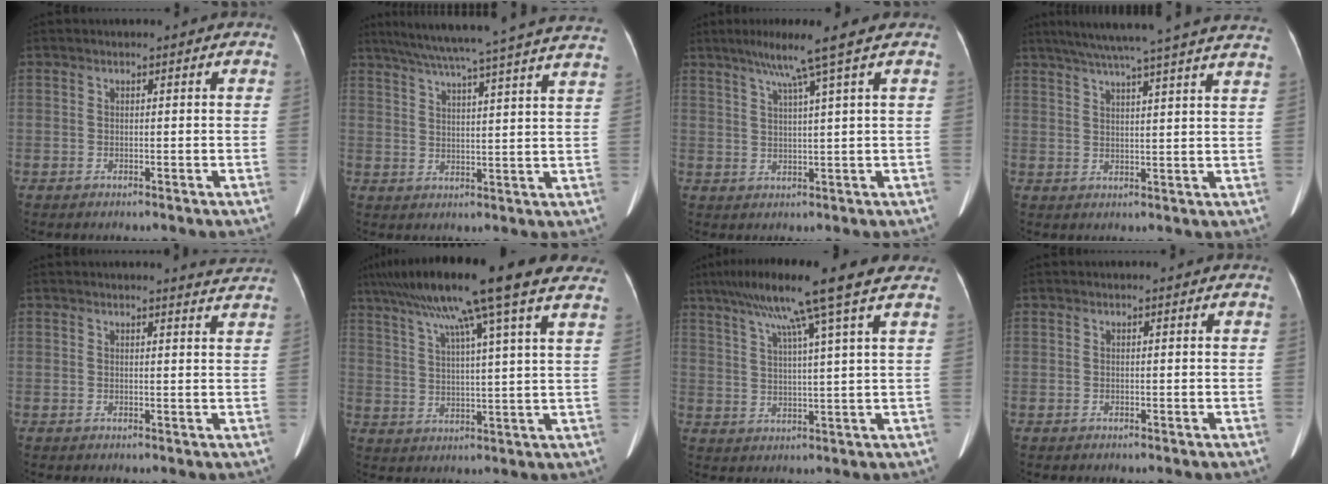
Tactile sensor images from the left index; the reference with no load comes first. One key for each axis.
{"total": 26.3, "fx": 23.2, "fy": -0.9, "fz": 12.3, "tx": -0.204, "ty": -0.014, "tz": 0.297}
{"total": 6.7, "fx": 4.3, "fy": -2.0, "fz": 4.8, "tx": -0.081, "ty": 0.010, "tz": 0.074}
{"total": 23.8, "fx": 20.8, "fy": -0.4, "fz": 11.6, "tx": -0.187, "ty": 0.003, "tz": 0.266}
{"total": 3.1, "fx": 3.1, "fy": -0.4, "fz": 0.3, "tx": -0.007, "ty": -0.011, "tz": 0.022}
{"total": 19.8, "fx": 14.2, "fy": -0.5, "fz": 13.7, "tx": -0.233, "ty": 0.044, "tz": 0.199}
{"total": 12.9, "fx": 8.6, "fy": -1.7, "fz": 9.4, "tx": -0.153, "ty": 0.029, "tz": 0.123}
{"total": 0.0}